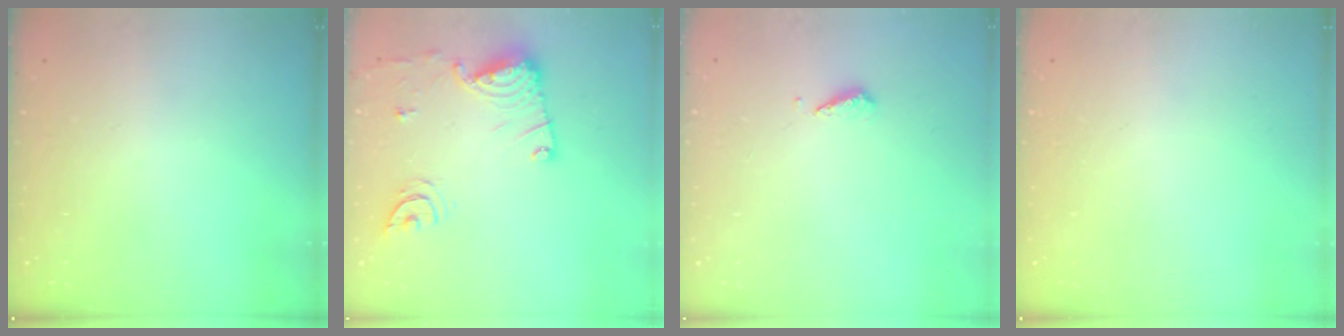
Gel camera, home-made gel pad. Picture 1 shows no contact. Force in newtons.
{"total": 14.2, "press": 14.2, "slide": 1.4}
{"total": 4.4, "press": 4.4, "slide": 0.5}
{"total": 0.0}